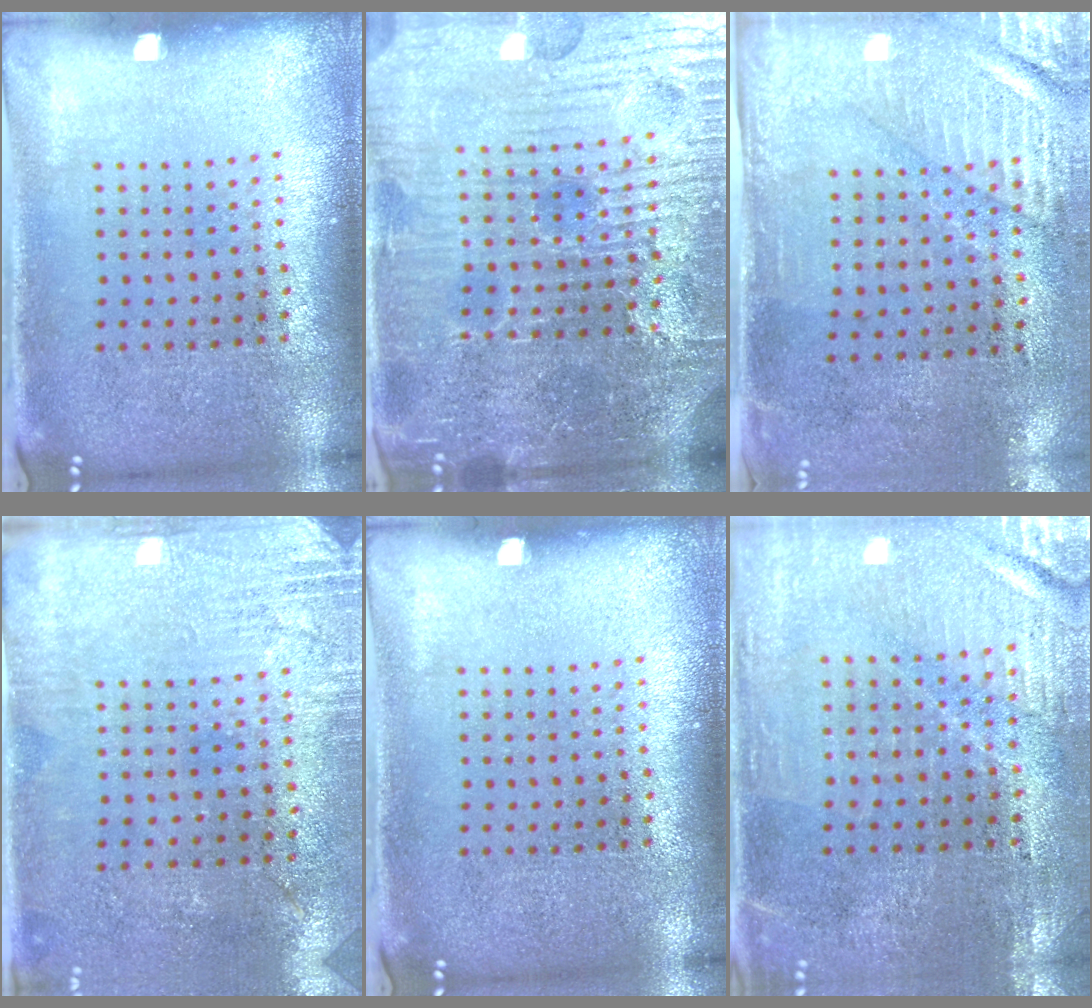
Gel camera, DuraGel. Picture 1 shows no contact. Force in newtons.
{"total": 6.0, "press": 5.6, "slide": 2.2}
{"total": 2.8, "press": 2.4, "slide": 1.4}
{"total": 2.8, "press": 2.4, "slide": 1.5}
{"total": 0.0}
{"total": 0.9, "press": 0.8, "slide": 0.3}